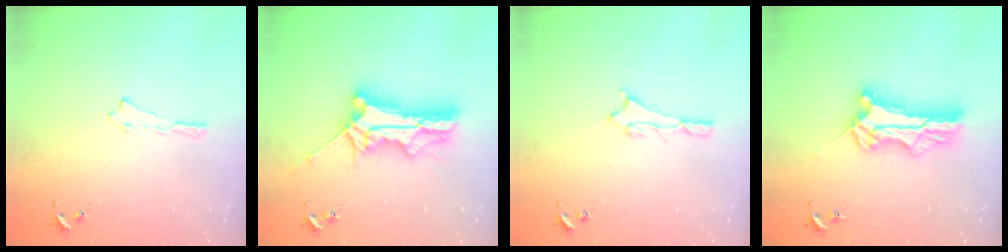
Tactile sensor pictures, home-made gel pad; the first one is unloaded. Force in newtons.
{"total": 11.4, "press": 11.3, "slide": 1.0}
{"total": 1.1, "press": 1.1, "slide": 0.1}
{"total": 10.0, "press": 9.9, "slide": 1.0}